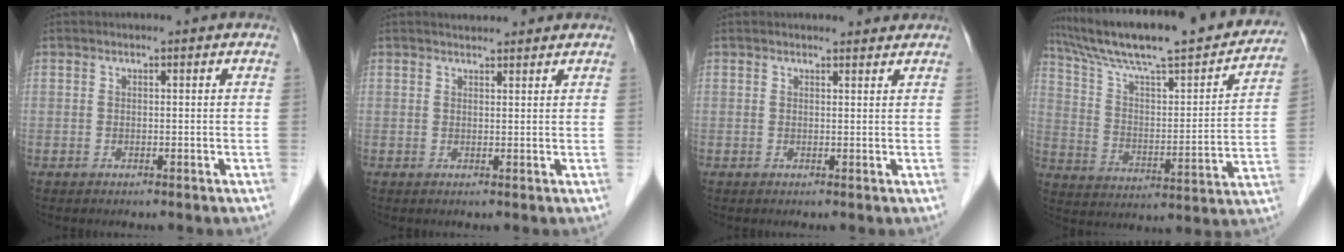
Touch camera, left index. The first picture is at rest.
{"total": 3.0, "force": [2.9, 0.7, 0.7], "torque": [-0.012, 0.019, 0.041]}
{"total": 2.7, "force": [2.6, 0.6, 0.3], "torque": [-0.007, 0.003, 0.028]}
{"total": 27.5, "force": [23.2, 3.8, 14.1], "torque": [-0.228, -0.010, 0.334]}